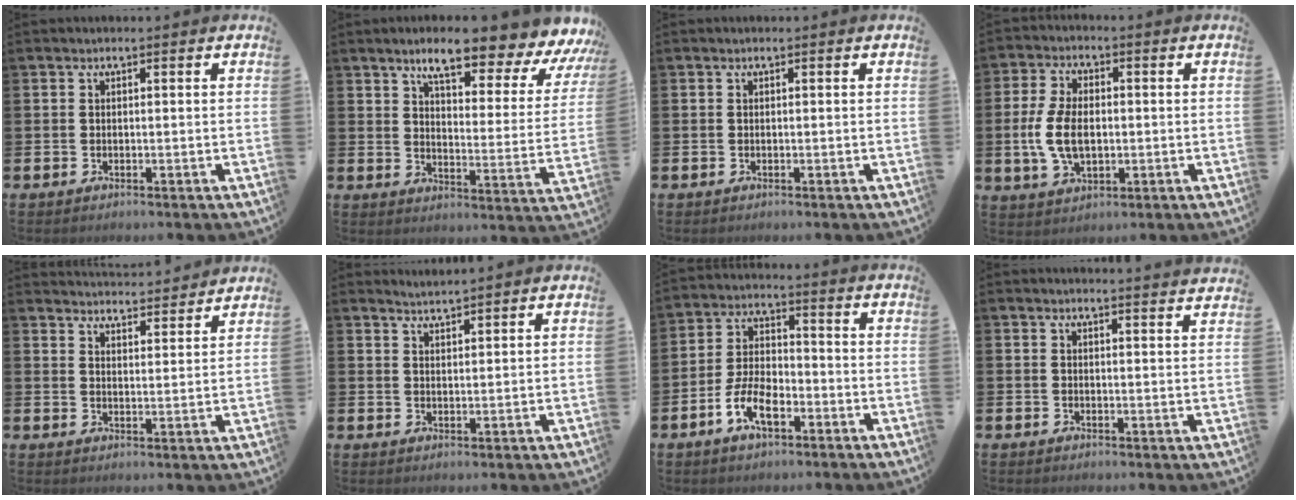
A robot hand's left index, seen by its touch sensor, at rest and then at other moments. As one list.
[{"total": 9.1, "force": [7.5, 1.8, 4.9], "torque": [-0.099, -0.053, 0.119]}, {"total": 0.0}, {"total": 7.4, "force": [-0.3, 4.5, 5.9], "torque": [-0.128, 0.005, -0.013]}, {"total": 4.2, "force": [4.2, 0.1, -0.3], "torque": [-0.006, -0.034, 0.074]}, {"total": 2.6, "force": [2.6, -0.2, -0.1], "torque": [-0.004, -0.011, 0.048]}, {"total": 7.1, "force": [-3.3, 3.3, 5.3], "torque": [-0.113, 0.001, -0.065]}, {"total": 2.2, "force": [2.2, -0.3, -0.3], "torque": [0.014, -0.019, 0.037]}]